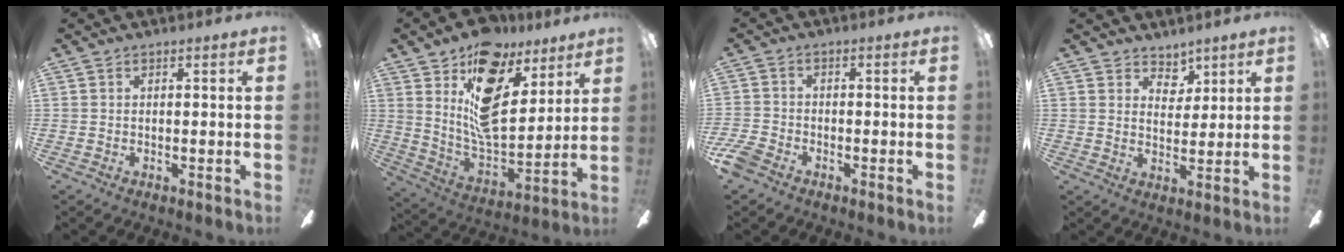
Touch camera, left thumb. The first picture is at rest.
{"total": 18.9, "force": [10.4, 10.4, 12.0], "torque": [-0.200, -0.061, 0.185]}
{"total": 4.7, "force": [-3.2, 2.6, 2.3], "torque": [-0.056, 0.011, -0.064]}
{"total": 5.0, "force": [3.8, 3.1, 0.6], "torque": [-0.012, -0.015, 0.070]}